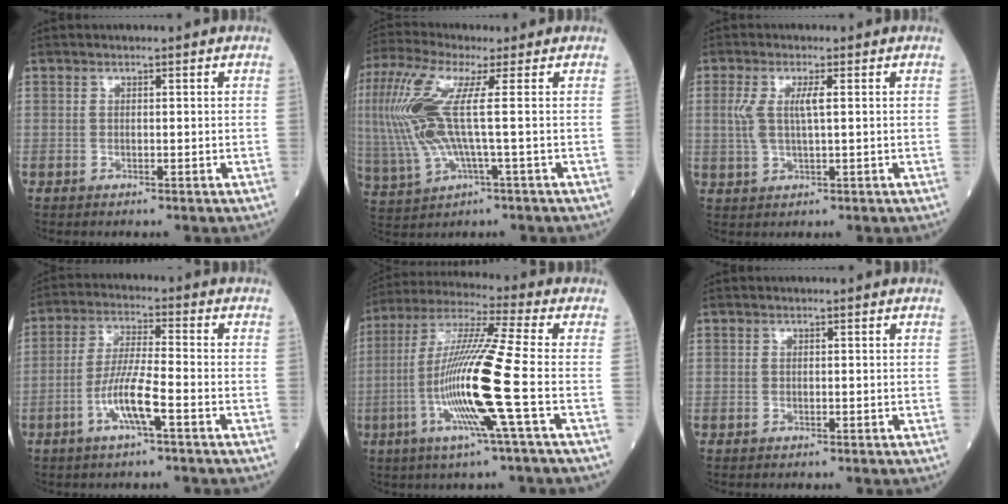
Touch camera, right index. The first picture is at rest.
{"total": 15.2, "force": [1.9, 2.7, 14.8], "torque": [-0.362, 0.011, 0.033]}
{"total": 4.3, "force": [0.8, 0.8, 4.2], "torque": [-0.097, 0.004, 0.017]}
{"total": 7.4, "force": [-3.0, 0.2, 6.7], "torque": [-0.136, -0.001, -0.060]}
{"total": 15.3, "force": [-3.8, -1.7, 14.8], "torque": [-0.297, -0.012, -0.085]}
{"total": 0.0}